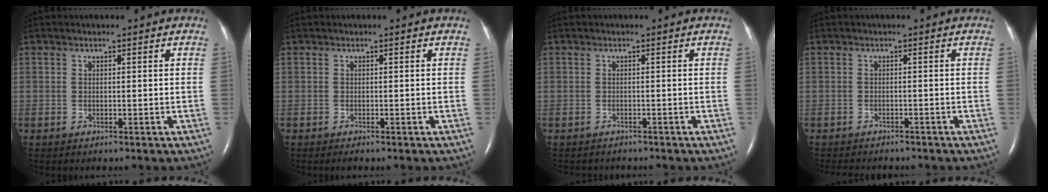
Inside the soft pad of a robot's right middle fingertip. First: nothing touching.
{"total": 0.5, "force": [-0.4, 0.1, 0.3], "torque": [-0.007, -0.002, -0.006]}
{"total": 3.0, "force": [-2.7, 1.1, 0.7], "torque": [-0.013, -0.003, -0.030]}
{"total": 7.3, "force": [-6.4, 2.2, 2.7], "torque": [-0.038, -0.002, -0.080]}